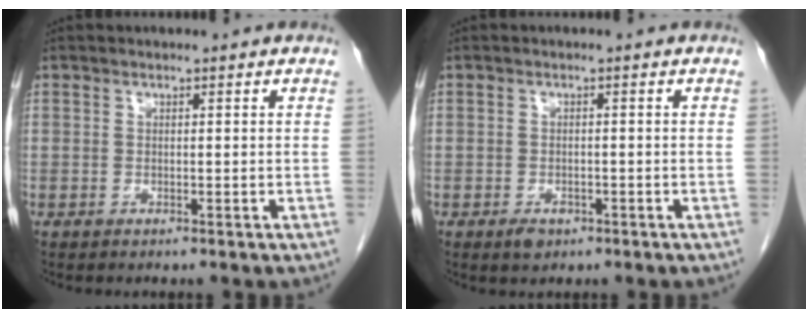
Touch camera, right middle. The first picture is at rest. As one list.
[{"total": 2.0, "force": [-1.2, 1.1, 1.1], "torque": [-0.019, 0.001, -0.012]}]